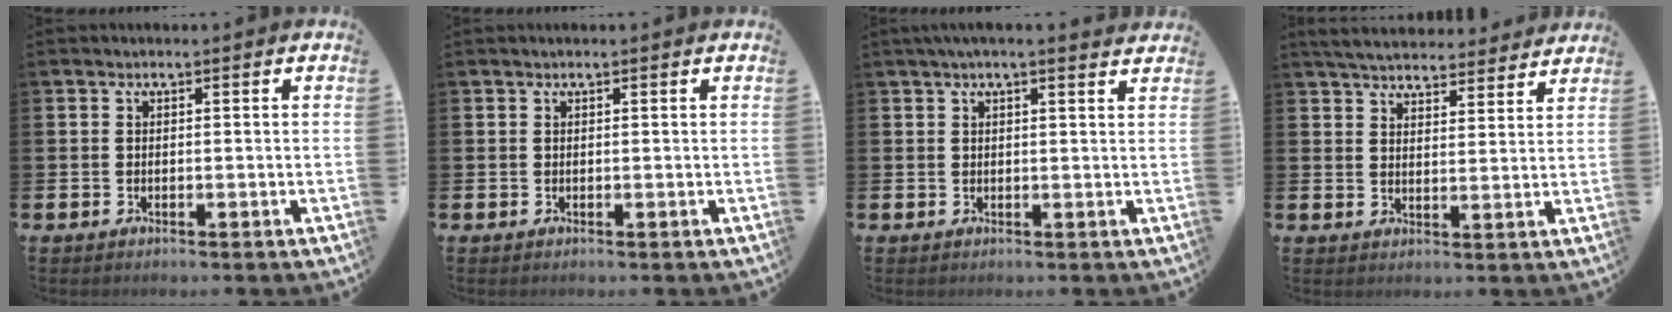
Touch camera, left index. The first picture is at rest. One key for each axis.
{"total": 0.0}
{"total": 2.3, "fx": 2.0, "fy": -0.1, "fz": 0.9, "tx": -0.022, "ty": -0.005, "tz": 0.037}
{"total": 5.4, "fx": 5.3, "fy": 1.0, "fz": 0.6, "tx": -0.028, "ty": -0.031, "tz": 0.094}